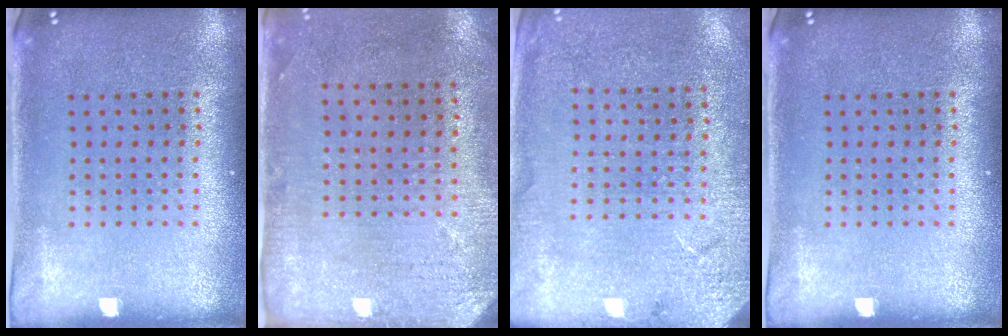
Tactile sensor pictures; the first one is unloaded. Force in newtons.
{"total": 2.9, "press": 2.4, "slide": 1.7}
{"total": 2.6, "press": 2.6, "slide": 0.4}
{"total": 0.0}